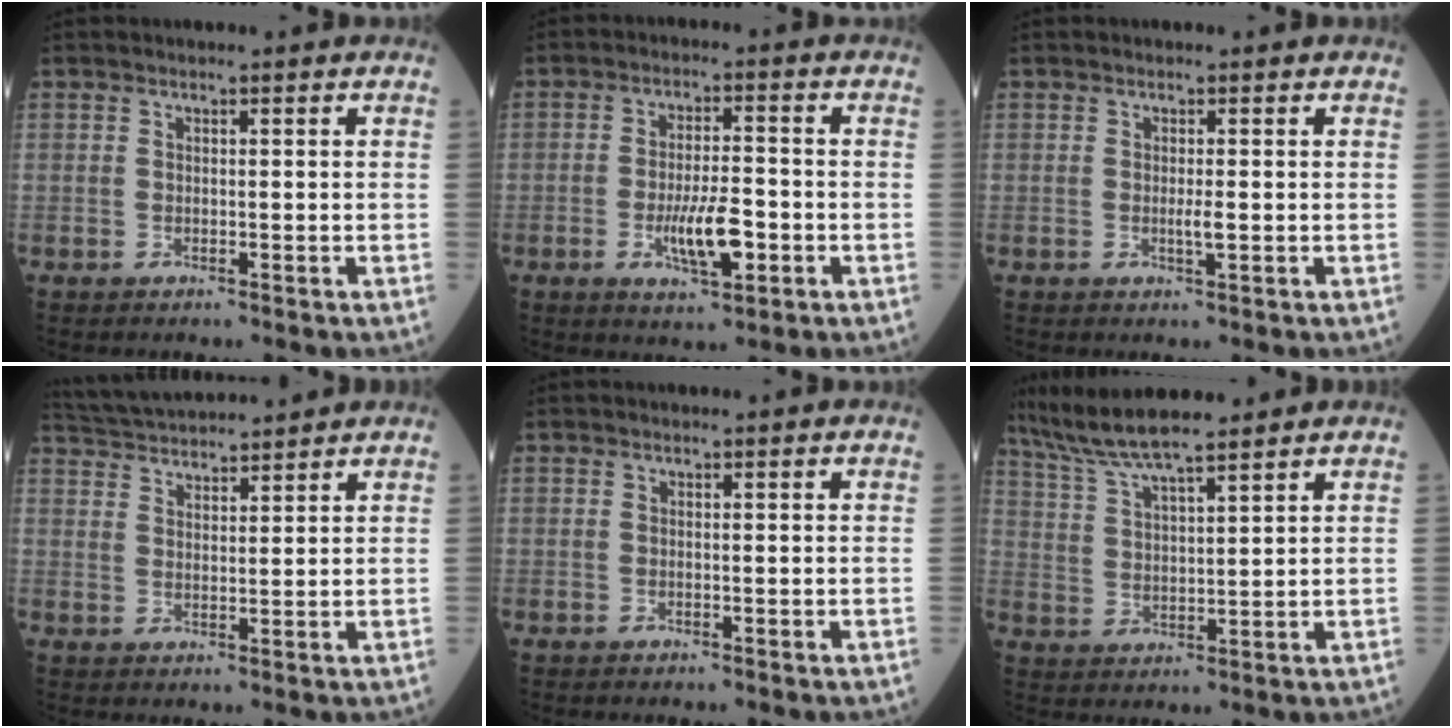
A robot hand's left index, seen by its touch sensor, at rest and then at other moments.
{"total": 7.3, "force": [-2.4, 2.0, 6.6], "torque": [-0.122, -0.008, -0.041]}
{"total": 1.3, "force": [-0.1, 0.0, 1.3], "torque": [-0.026, -0.005, -0.003]}
{"total": 9.6, "force": [9.3, 0.5, 2.4], "torque": [-0.055, 0.031, 0.154]}
{"total": 0.0}
{"total": 10.1, "force": [8.8, 0.4, 5.0], "torque": [-0.099, 0.022, 0.162]}